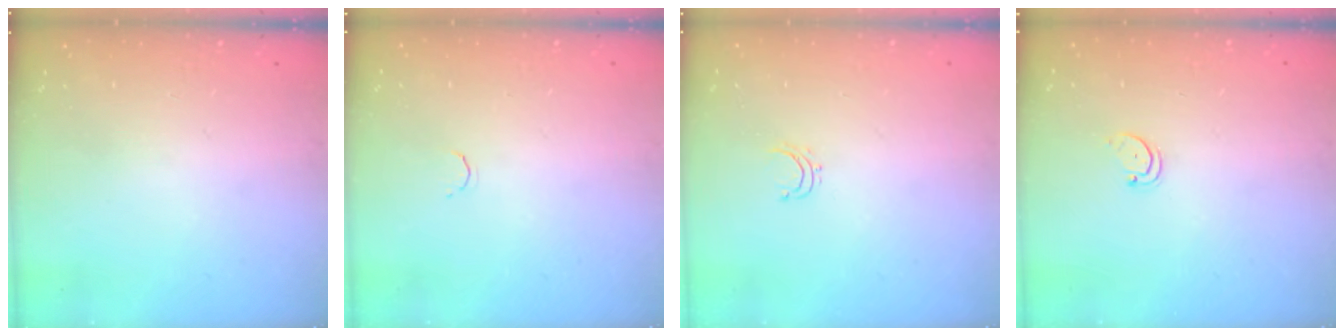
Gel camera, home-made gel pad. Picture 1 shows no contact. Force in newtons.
{"total": 1.7, "press": 1.6, "slide": 0.5}
{"total": 3.6, "press": 3.6, "slide": 0.3}
{"total": 1.5, "press": 1.5, "slide": 0.3}